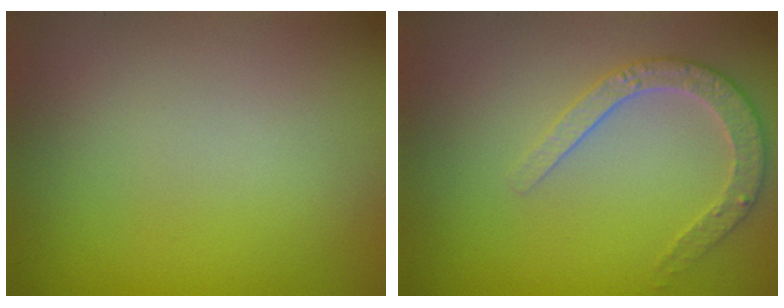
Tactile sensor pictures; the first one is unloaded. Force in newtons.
{"total": 2.9, "press": 2.8, "slide": 0.7}